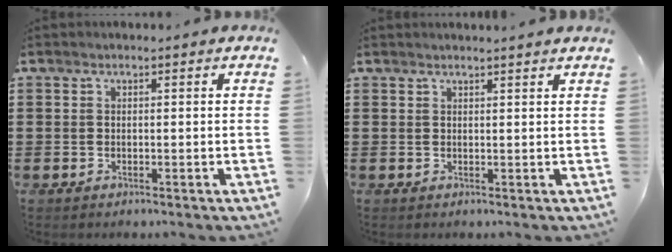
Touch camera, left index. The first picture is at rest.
{"total": 1.1, "force": [1.0, -0.3, 0.1], "torque": [-0.002, -0.004, 0.020]}